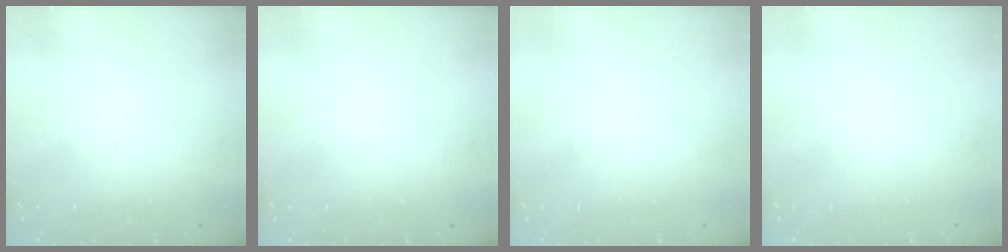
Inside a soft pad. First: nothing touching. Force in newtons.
{"total": 0.0}
{"total": 1.5, "press": 1.5, "slide": 0.1}
{"total": 3.5, "press": 3.5, "slide": 0.4}